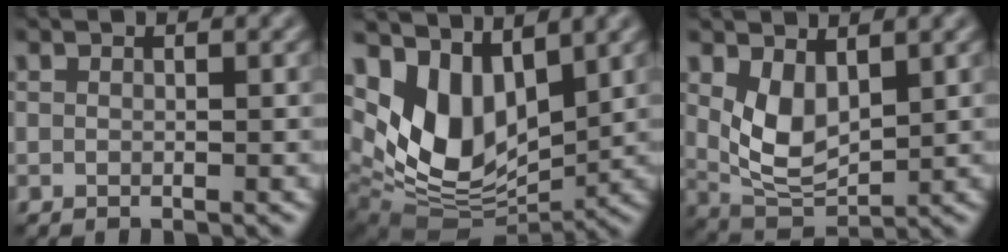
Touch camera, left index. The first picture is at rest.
{"total": 9.3, "force": [3.5, 5.5, 6.6], "torque": [-0.144, -0.015, 0.064]}
{"total": 4.6, "force": [1.3, 2.6, 3.6], "torque": [-0.078, -0.011, 0.028]}